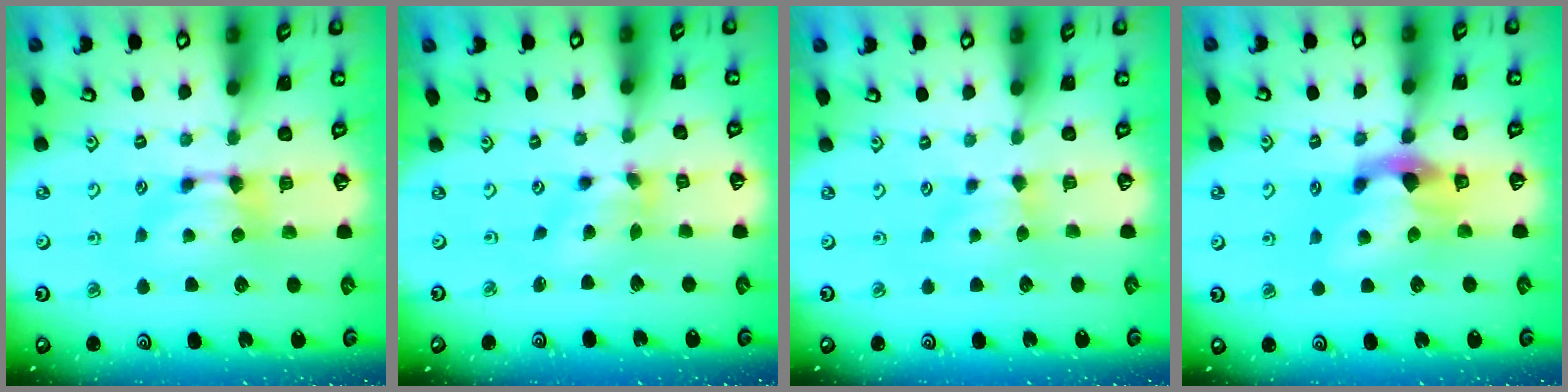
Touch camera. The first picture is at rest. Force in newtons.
{"total": 2.0, "press": 1.5, "slide": 1.3}
{"total": 1.8, "press": 1.6, "slide": 0.7}
{"total": 4.9, "press": 4.4, "slide": 2.0}